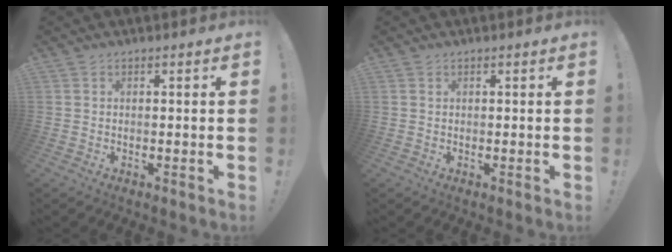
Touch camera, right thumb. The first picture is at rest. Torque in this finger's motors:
{"motor_torque": [-0.10, 0.01, 0.04, 0.29, 0.06]}